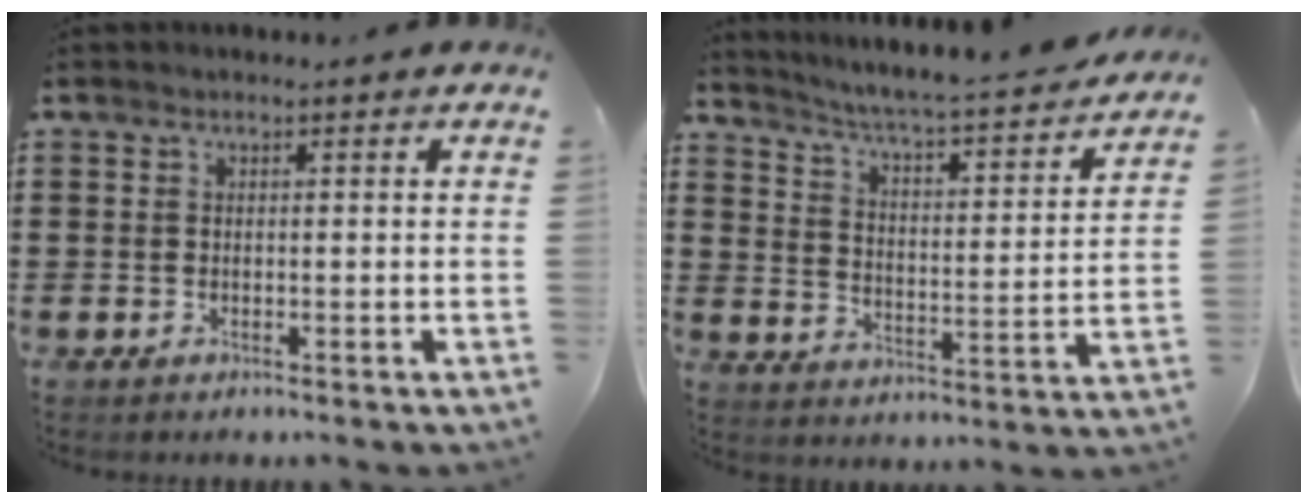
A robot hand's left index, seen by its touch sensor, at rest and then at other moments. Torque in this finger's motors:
{"motor_torque": [0.76, -0.12, 0.56, 0.15]}